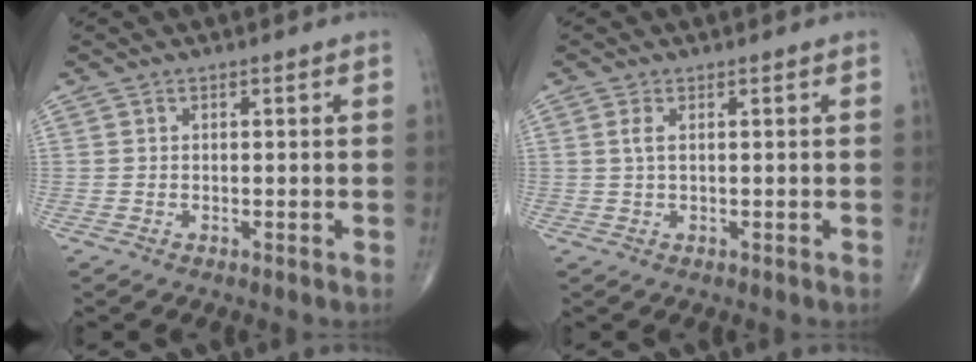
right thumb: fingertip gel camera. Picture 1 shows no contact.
{"total": 1.8, "force": [0.4, 0.5, 1.6], "torque": [-0.045, 0.004, 0.013]}